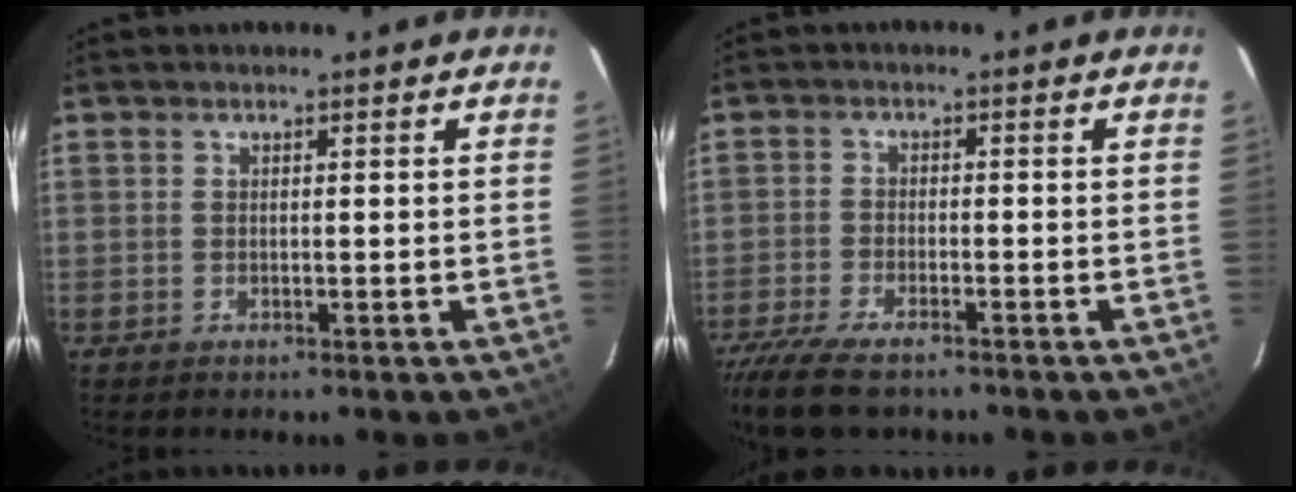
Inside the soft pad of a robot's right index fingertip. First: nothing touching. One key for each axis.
{"total": 9.7, "fx": -8.1, "fy": 2.6, "fz": 4.8, "tx": -0.122, "ty": -0.035, "tz": -0.149}